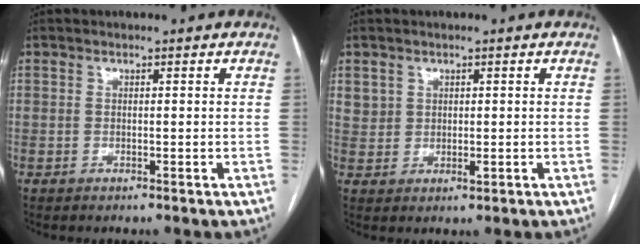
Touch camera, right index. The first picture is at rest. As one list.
[{"total": 2.8, "force": [1.4, 2.4, 0.6], "torque": [-0.005, 0.001, 0.032]}]